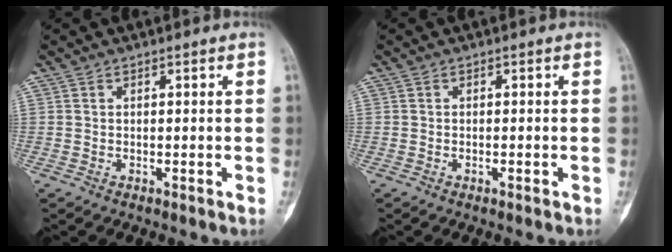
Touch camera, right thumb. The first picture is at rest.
{"total": 0.9, "force": [-0.4, 0.3, 0.8], "torque": [-0.015, 0.002, -0.005]}